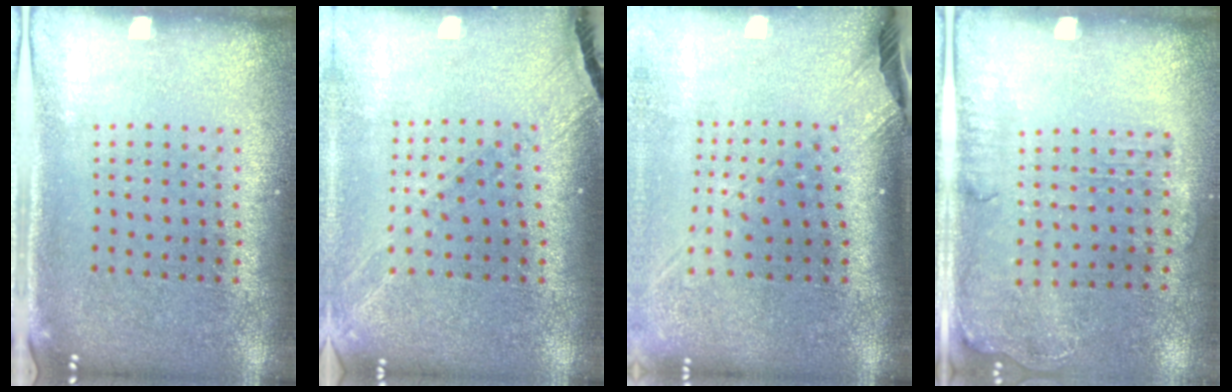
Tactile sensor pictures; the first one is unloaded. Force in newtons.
{"total": 1.4, "press": 1.4, "slide": 0.1}
{"total": 2.6, "press": 1.9, "slide": 1.8}
{"total": 1.6, "press": 1.4, "slide": 0.8}